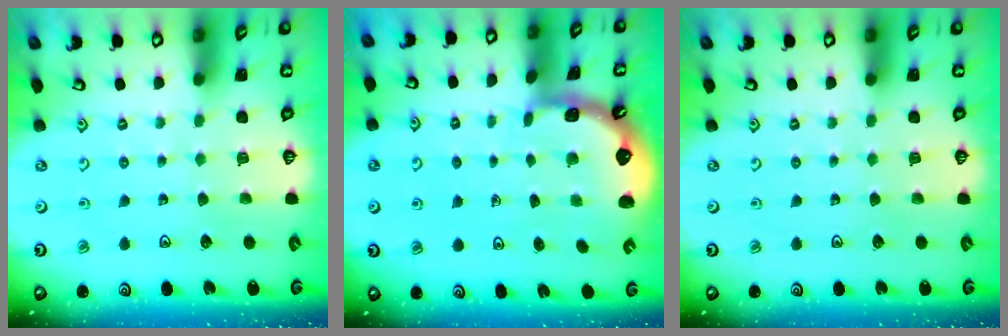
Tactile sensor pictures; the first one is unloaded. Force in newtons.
{"total": 1.4, "press": 1.4, "slide": 0.1}
{"total": 0.0}